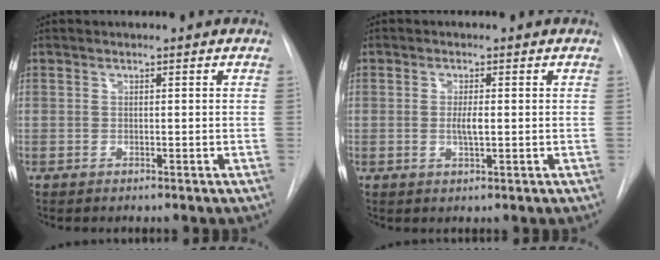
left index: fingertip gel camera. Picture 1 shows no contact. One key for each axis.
{"total": 2.2, "fx": -0.8, "fy": 0.4, "fz": 2.0, "tx": -0.041, "ty": -0.008, "tz": -0.014}